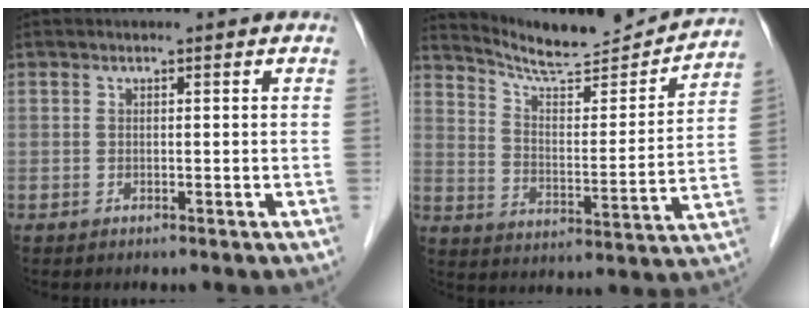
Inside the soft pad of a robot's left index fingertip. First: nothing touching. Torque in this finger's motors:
{"motor_torque": [-0.97, -0.99, 0.10, 0.03]}